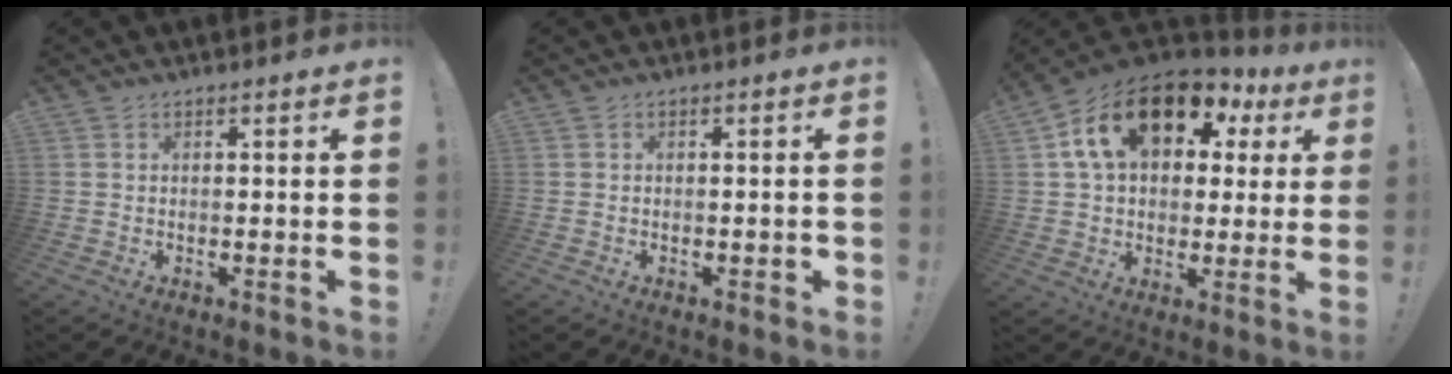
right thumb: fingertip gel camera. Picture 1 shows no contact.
{"total": 1.2, "force": [-0.6, 0.6, 0.9], "torque": [-0.019, 0.006, -0.008]}
{"total": 19.0, "force": [8.3, 11.7, 12.4], "torque": [-0.195, -0.025, 0.146]}